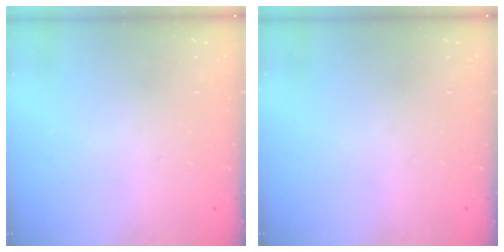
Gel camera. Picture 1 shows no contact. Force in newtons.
{"total": 0.0}